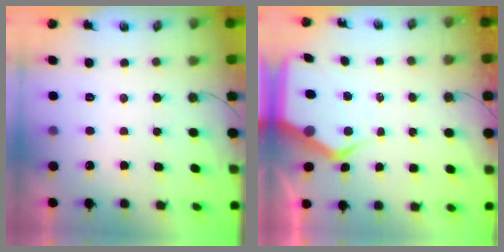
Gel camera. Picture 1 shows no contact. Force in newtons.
{"total": 7.4, "press": 7.3, "slide": 0.7}